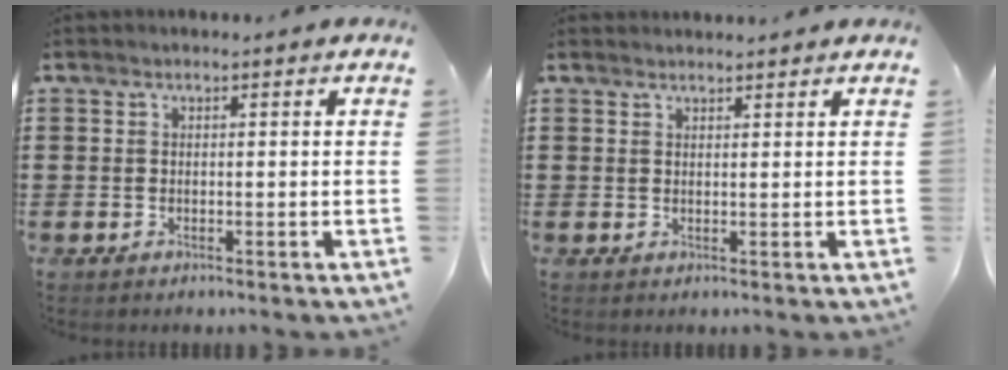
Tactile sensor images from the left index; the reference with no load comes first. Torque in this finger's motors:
{"motor_torque": [0.00, 0.18, -0.07, 0.01]}